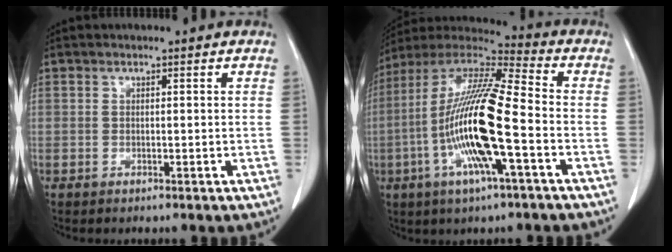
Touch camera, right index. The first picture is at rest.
{"total": 19.2, "force": [-4.5, 2.3, 18.6], "torque": [-0.378, -0.006, -0.086]}